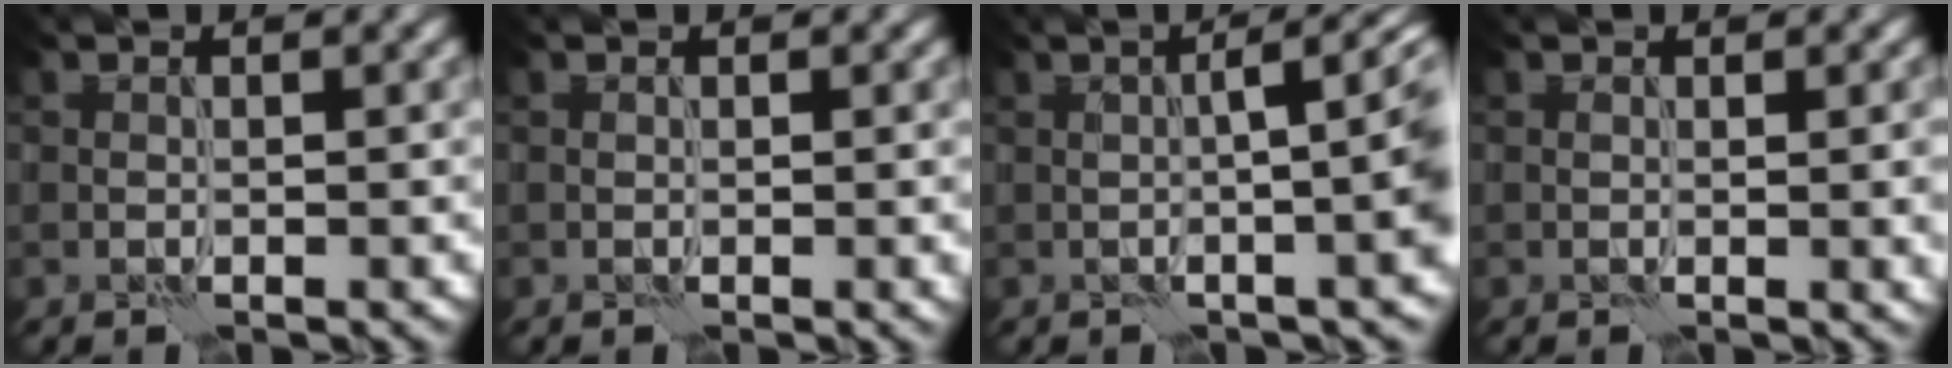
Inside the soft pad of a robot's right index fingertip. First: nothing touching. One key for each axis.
{"total": 0.6, "fx": 0.1, "fy": 0.1, "fz": 0.6, "tx": -0.008, "ty": -0.001, "tz": 0.000}
{"total": 7.2, "fx": 0.9, "fy": 2.1, "fz": 6.8, "tx": -0.061, "ty": 0.021, "tz": 0.005}
{"total": 2.1, "fx": 0.2, "fy": 0.6, "fz": 2.0, "tx": -0.027, "ty": 0.000, "tz": 0.004}